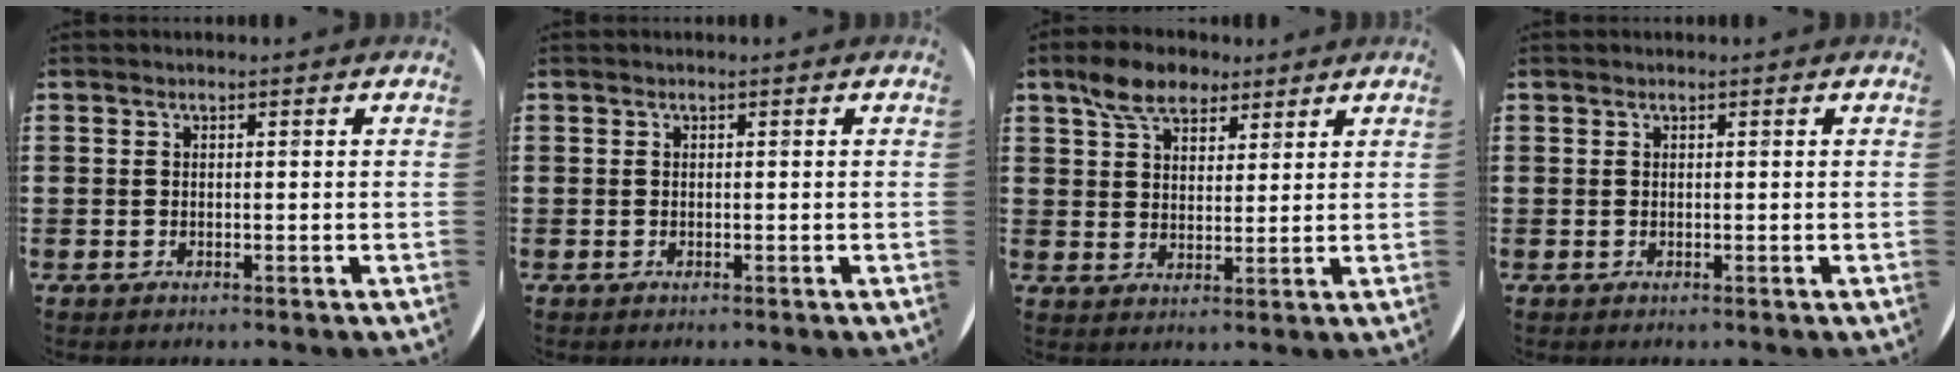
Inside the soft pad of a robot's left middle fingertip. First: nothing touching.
{"total": 0.0}
{"total": 6.1, "force": [4.7, 3.2, 2.2], "torque": [-0.050, 0.002, 0.087]}
{"total": 0.0}